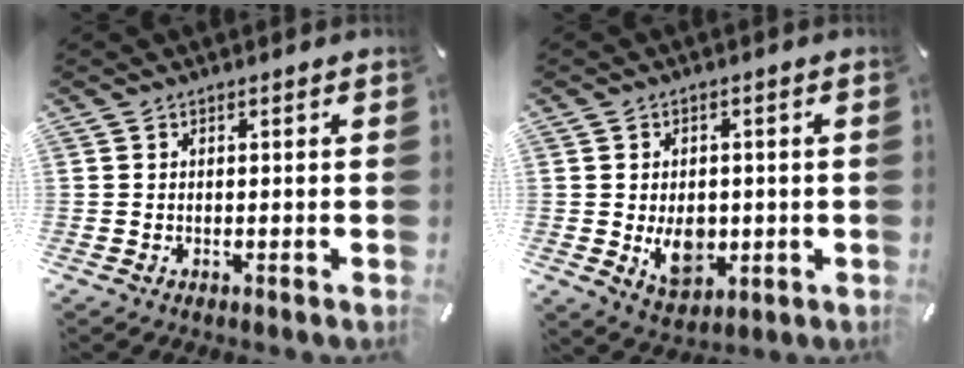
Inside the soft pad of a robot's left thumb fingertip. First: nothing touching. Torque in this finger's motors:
{"motor_torque": [0.49, 1.99, 0.12, 0.11, 0.05]}